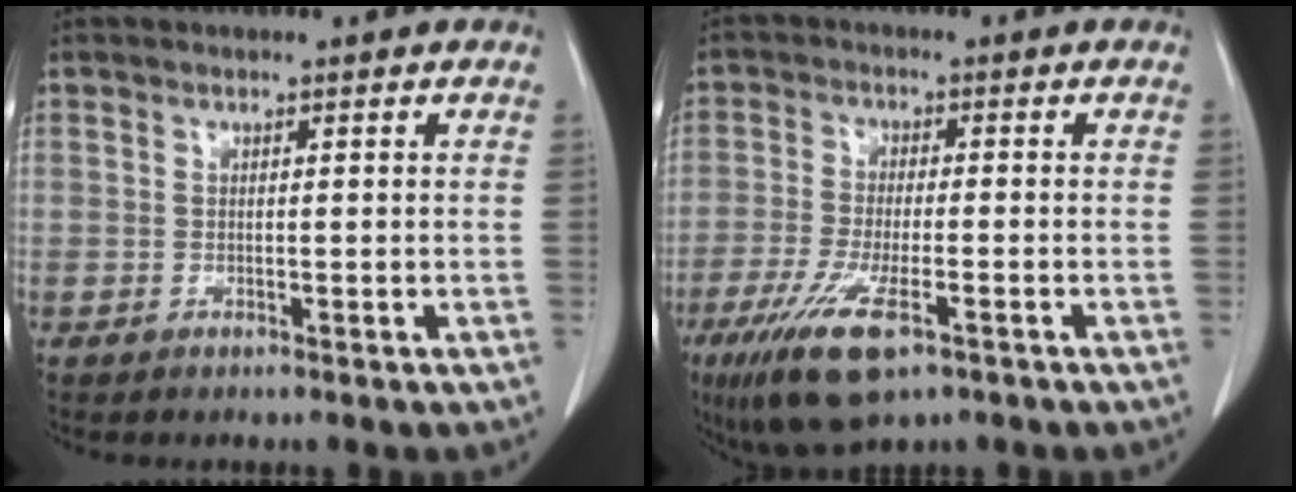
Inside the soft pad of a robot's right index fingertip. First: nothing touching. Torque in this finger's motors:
{"motor_torque": [1.09, -0.95, 0.27, 0.14]}